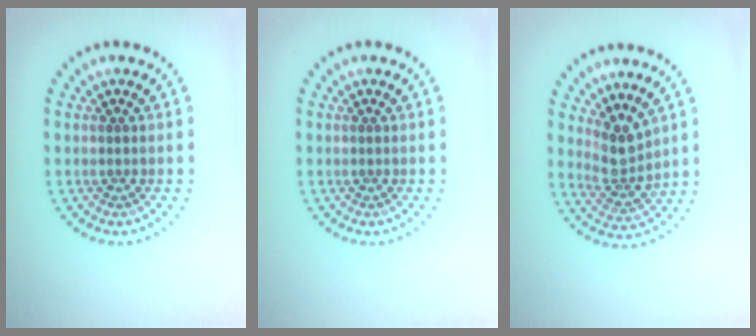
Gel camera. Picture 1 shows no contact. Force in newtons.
{"total": 0.0}
{"total": 3.0, "press": 2.3, "slide": 1.8}